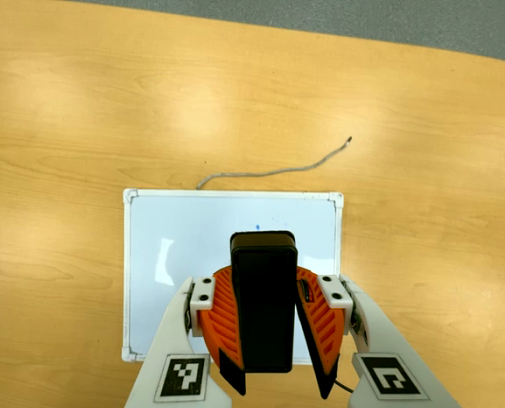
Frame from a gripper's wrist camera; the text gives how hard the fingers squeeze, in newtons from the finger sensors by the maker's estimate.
{"total": 11.7, "left": 10.9, "right": 12.5}